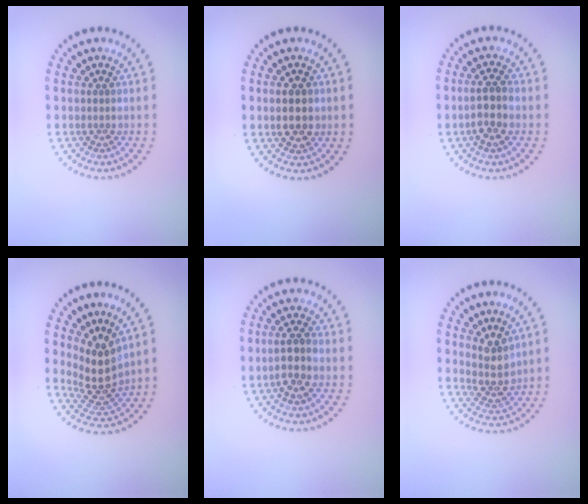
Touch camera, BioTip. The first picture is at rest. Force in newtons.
{"total": 2.8, "press": 2.8, "slide": 0.2}
{"total": 2.8, "press": 2.7, "slide": 0.9}
{"total": 4.1, "press": 3.0, "slide": 2.8}
{"total": 2.8, "press": 2.7, "slide": 0.9}
{"total": 3.1, "press": 2.4, "slide": 1.9}